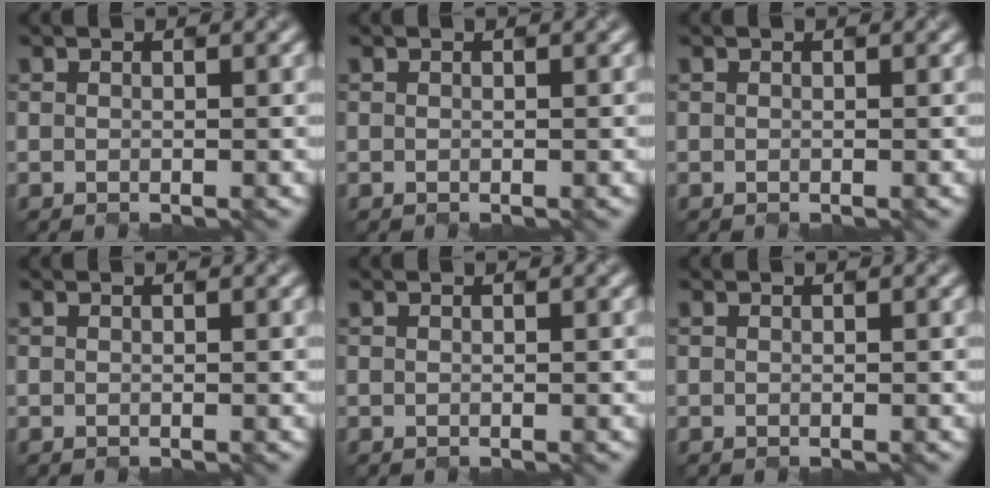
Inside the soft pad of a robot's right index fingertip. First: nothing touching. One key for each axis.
{"total": 0.0}
{"total": 0.0}
{"total": 0.0}
{"total": 0.0}
{"total": 0.0}